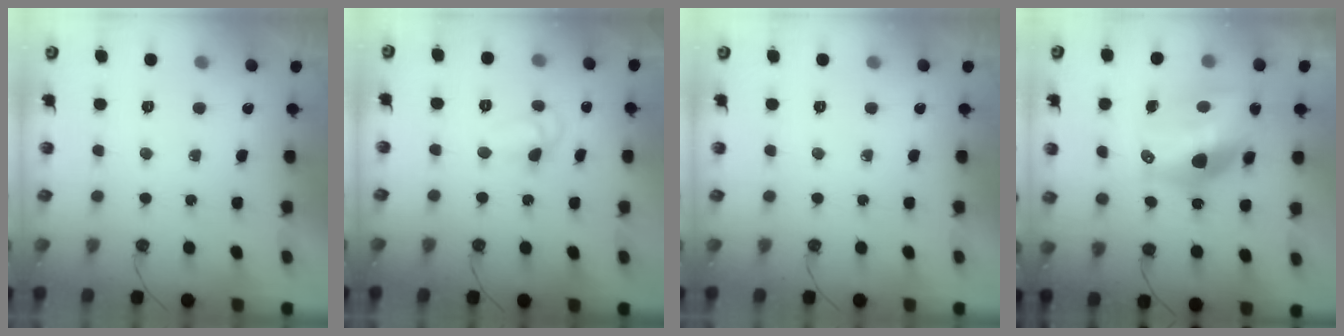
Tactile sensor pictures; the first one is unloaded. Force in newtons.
{"total": 5.8, "press": 5.8, "slide": 0.4}
{"total": 0.0}
{"total": 18.6, "press": 18.5, "slide": 1.9}